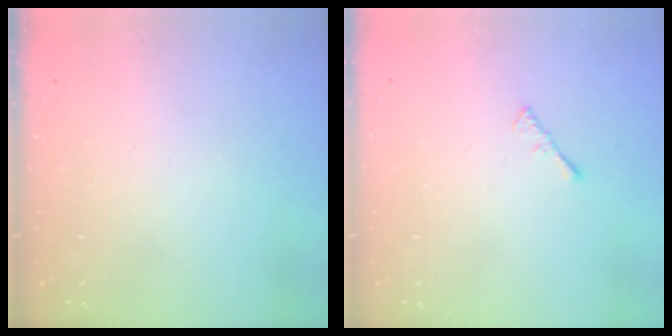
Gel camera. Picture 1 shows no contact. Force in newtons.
{"total": 1.5, "press": 1.4, "slide": 0.4}